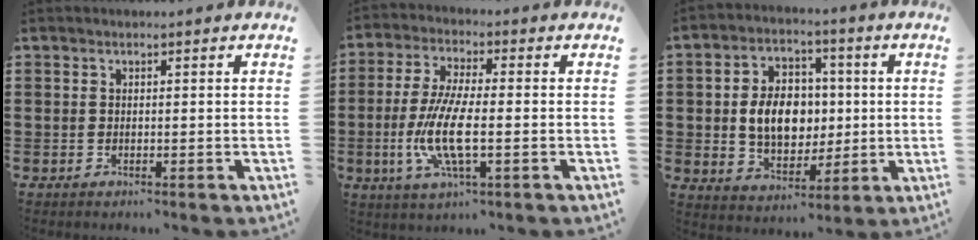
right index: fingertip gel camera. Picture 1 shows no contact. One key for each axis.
{"total": 9.3, "fx": -2.3, "fy": 2.4, "fz": 8.6, "tx": -0.193, "ty": -0.016, "tz": -0.051}
{"total": 8.9, "fx": 0.1, "fy": 6.6, "fz": 5.9, "tx": -0.115, "ty": 0.008, "tz": -0.004}